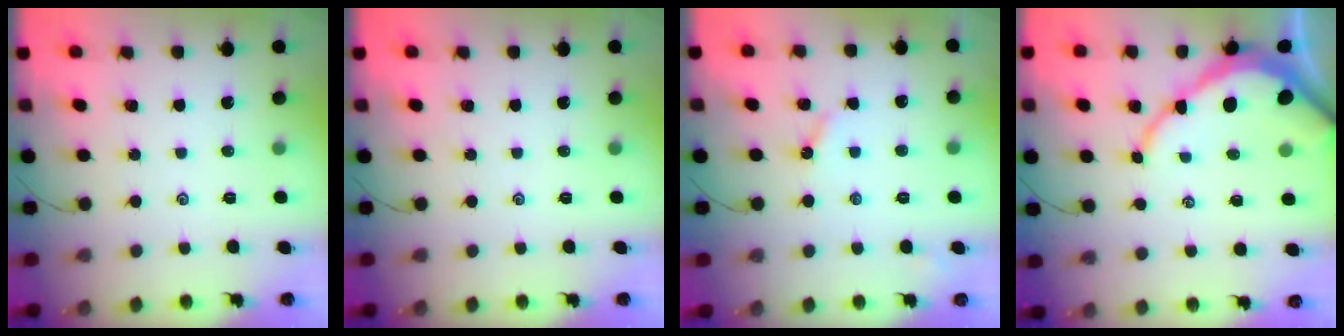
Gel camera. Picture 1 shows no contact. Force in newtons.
{"total": 0.0}
{"total": 3.6, "press": 3.6, "slide": 0.6}
{"total": 9.7, "press": 9.7, "slide": 1.2}